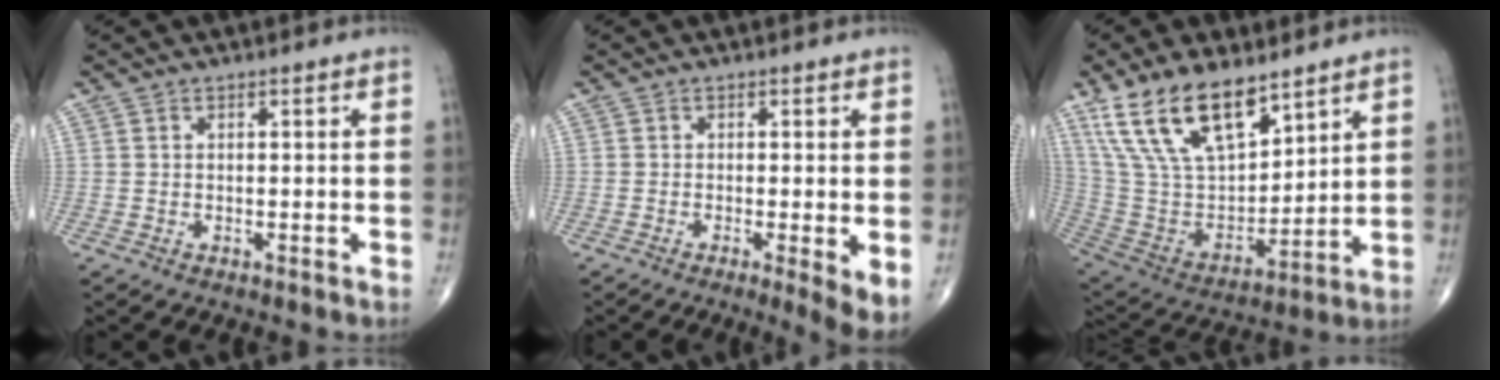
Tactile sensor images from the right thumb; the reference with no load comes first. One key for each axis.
{"total": 4.3, "fx": -0.9, "fy": 0.6, "fz": 4.1, "tx": -0.070, "ty": -0.015, "tz": -0.018}
{"total": 19.8, "fx": 12.6, "fy": 8.9, "fz": 12.3, "tx": -0.201, "ty": -0.053, "tz": 0.255}